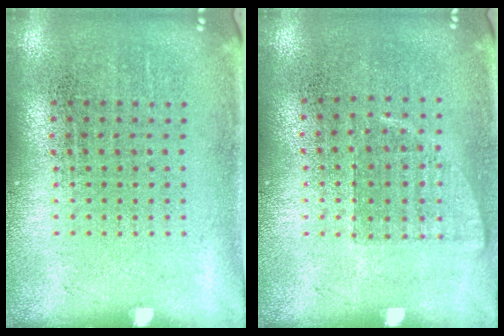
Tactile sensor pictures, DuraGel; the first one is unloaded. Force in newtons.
{"total": 0.6, "press": 0.6, "slide": 0.1}